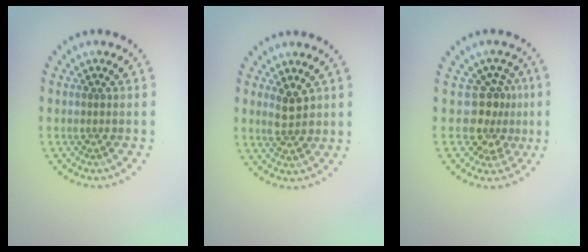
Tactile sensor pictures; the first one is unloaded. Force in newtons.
{"total": 2.1, "press": 2.1, "slide": 0.4}
{"total": 3.0, "press": 2.2, "slide": 2.1}